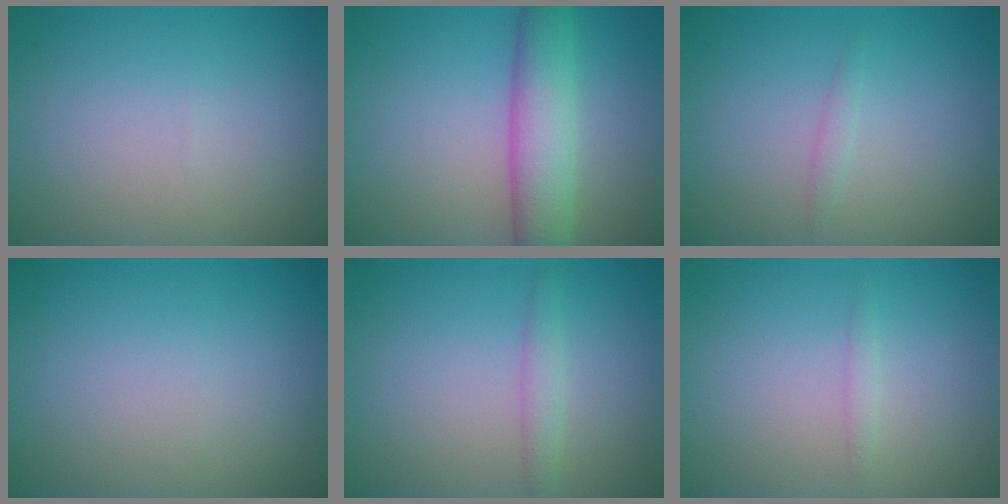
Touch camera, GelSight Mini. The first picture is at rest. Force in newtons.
{"total": 5.5, "press": 5.5, "slide": 0.2}
{"total": 0.7, "press": 0.7, "slide": 0.0}
{"total": 0.0}
{"total": 1.4, "press": 1.4, "slide": 0.0}
{"total": 0.7, "press": 0.7, "slide": 0.1}